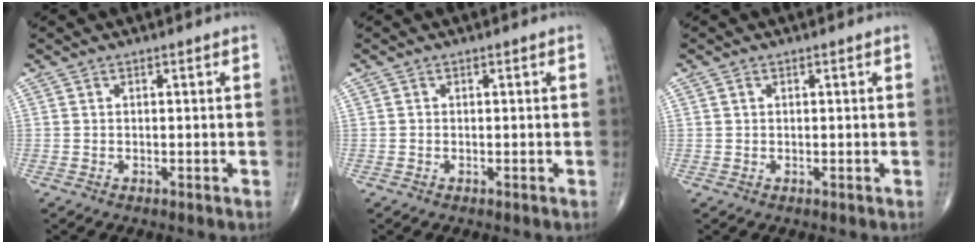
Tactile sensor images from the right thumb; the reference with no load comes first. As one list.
[{"total": 0.0}, {"total": 0.6, "force": [0.2, 0.4, 0.3], "torque": [-0.005, 0.001, 0.004]}]